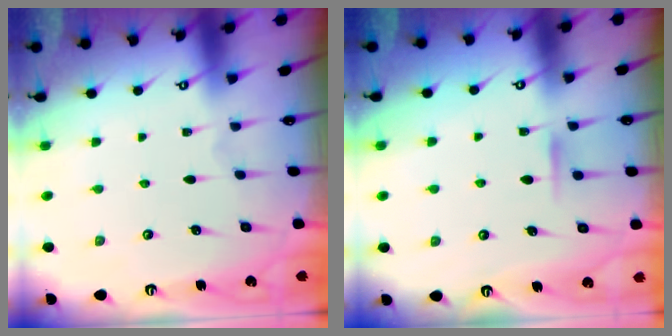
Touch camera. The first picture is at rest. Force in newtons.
{"total": 6.1, "press": 6.1, "slide": 0.8}